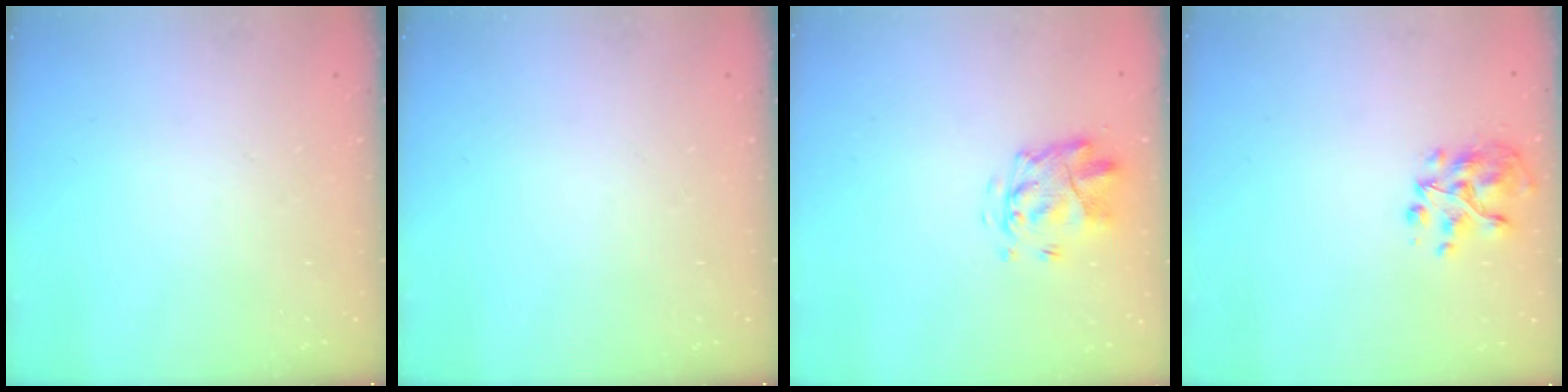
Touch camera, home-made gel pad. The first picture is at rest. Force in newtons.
{"total": 0.0}
{"total": 3.9, "press": 3.5, "slide": 1.8}
{"total": 6.9, "press": 6.8, "slide": 0.9}